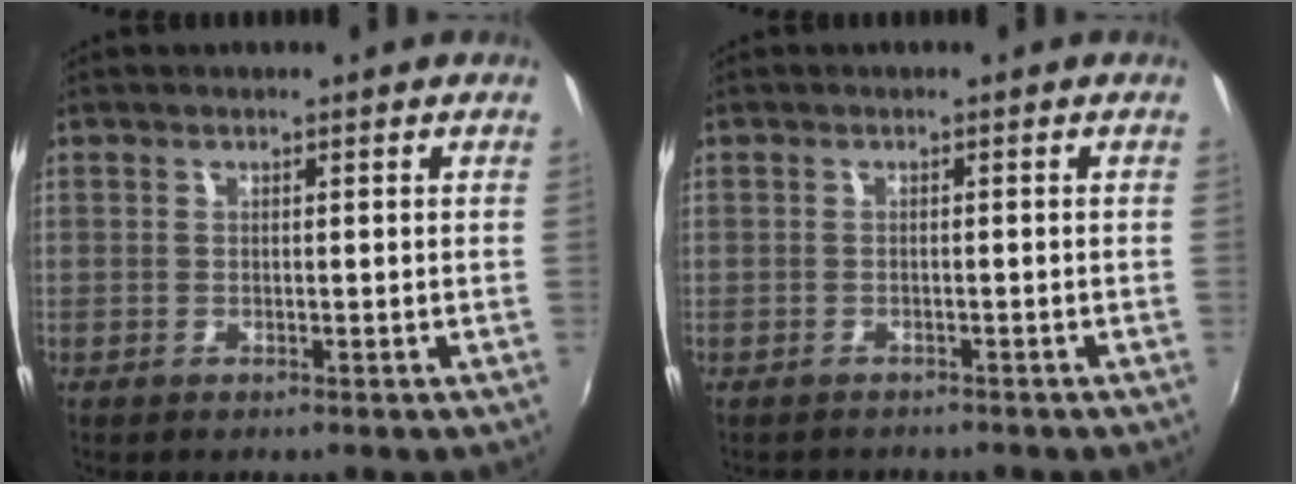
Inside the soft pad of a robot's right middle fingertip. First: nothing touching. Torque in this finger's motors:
{"motor_torque": [-0.35, -0.11, -0.38, -0.13]}